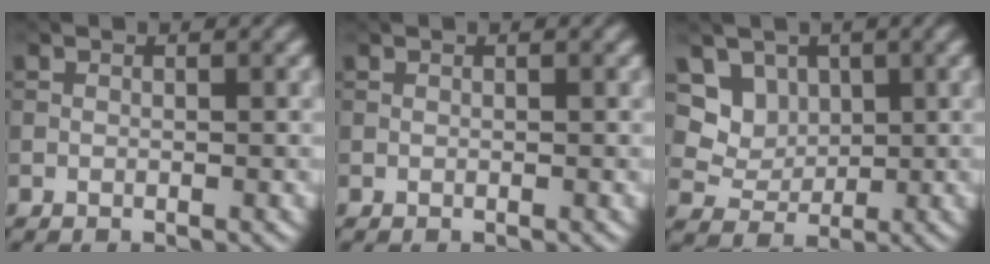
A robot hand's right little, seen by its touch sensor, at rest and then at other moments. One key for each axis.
{"total": 0.0}
{"total": 3.6, "fx": 1.6, "fy": 3.0, "fz": 1.3, "tx": -0.028, "ty": -0.015, "tz": 0.038}